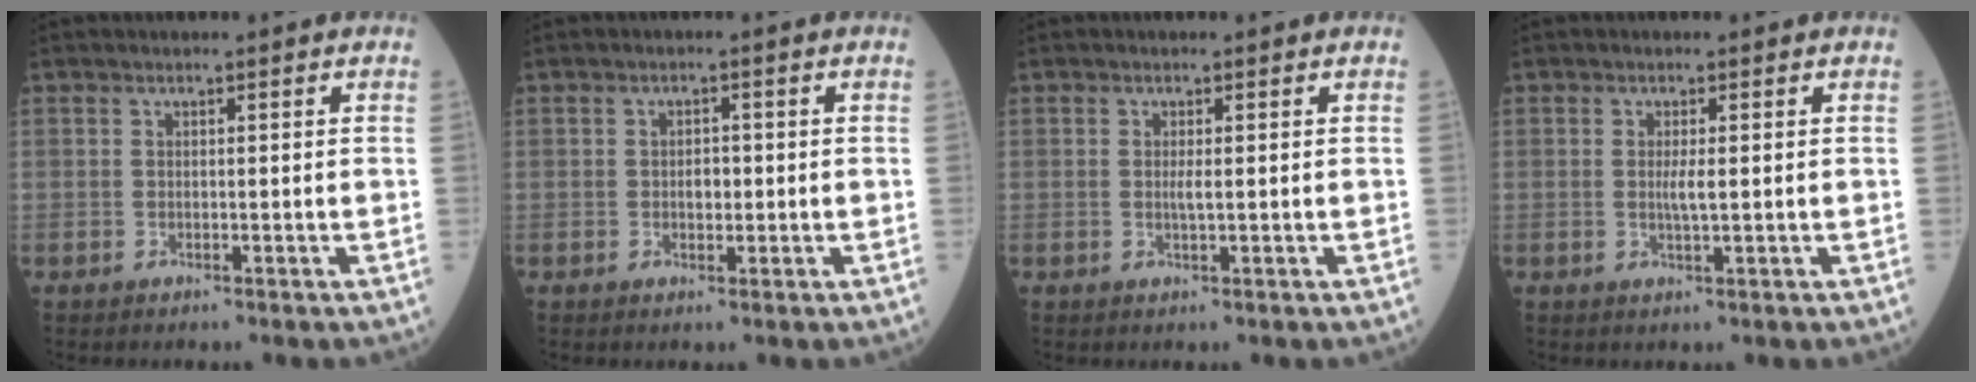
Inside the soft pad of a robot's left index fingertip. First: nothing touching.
{"total": 1.9, "force": [-0.4, 1.1, 1.4], "torque": [-0.023, -0.002, -0.006]}
{"total": 1.2, "force": [-0.2, 0.0, 1.2], "torque": [-0.029, -0.006, -0.002]}
{"total": 1.9, "force": [-0.2, 0.0, 1.9], "torque": [-0.042, -0.007, -0.002]}